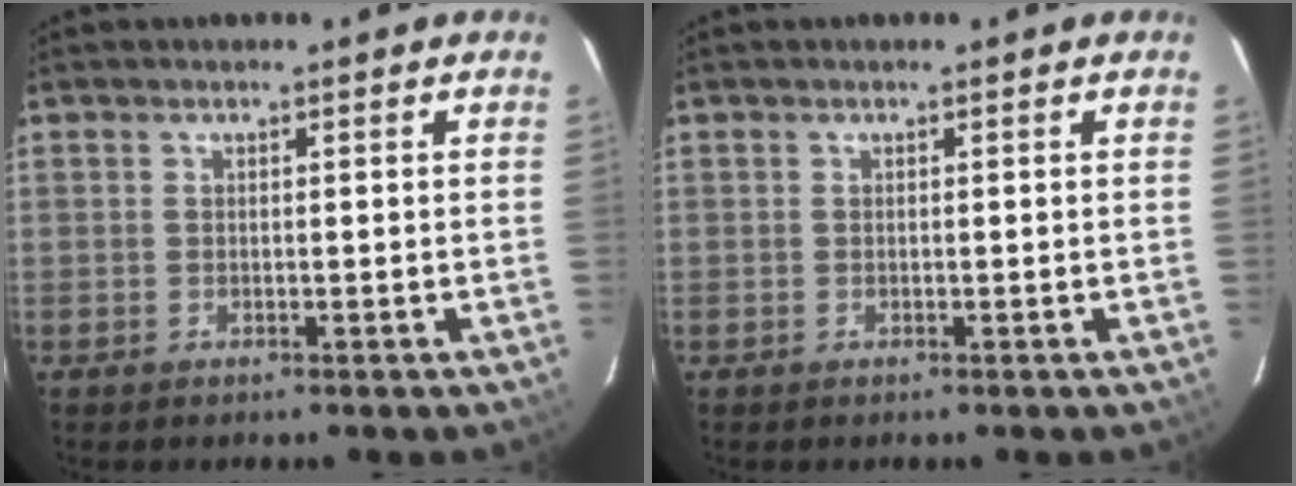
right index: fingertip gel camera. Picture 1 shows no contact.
{"total": 0.0}